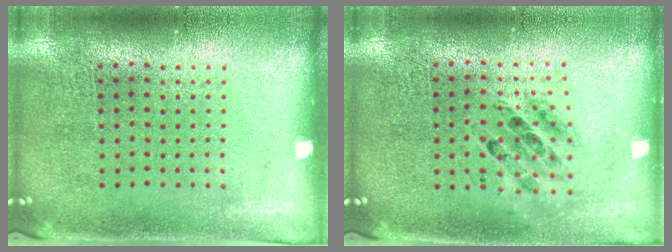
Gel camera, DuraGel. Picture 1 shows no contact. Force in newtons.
{"total": 0.7, "press": 0.7, "slide": 0.0}